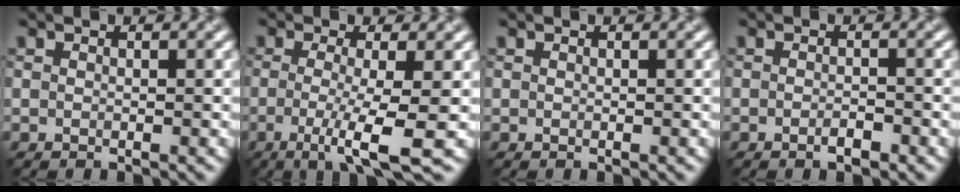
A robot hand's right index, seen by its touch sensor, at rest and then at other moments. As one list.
[{"total": 5.4, "force": [-1.6, 0.9, 5.0], "torque": [-0.092, -0.010, -0.020]}, {"total": 0.0}, {"total": 1.2, "force": [-1.0, 0.0, 0.6], "torque": [-0.013, 0.003, -0.011]}]